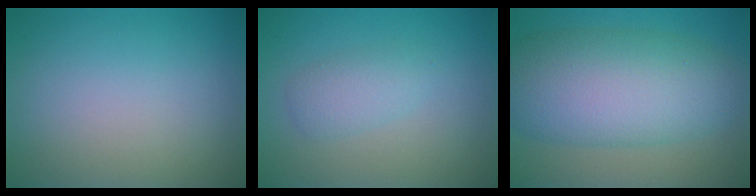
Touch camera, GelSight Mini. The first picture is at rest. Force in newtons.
{"total": 2.1, "press": 2.1, "slide": 0.1}
{"total": 10.2, "press": 10.2, "slide": 0.1}